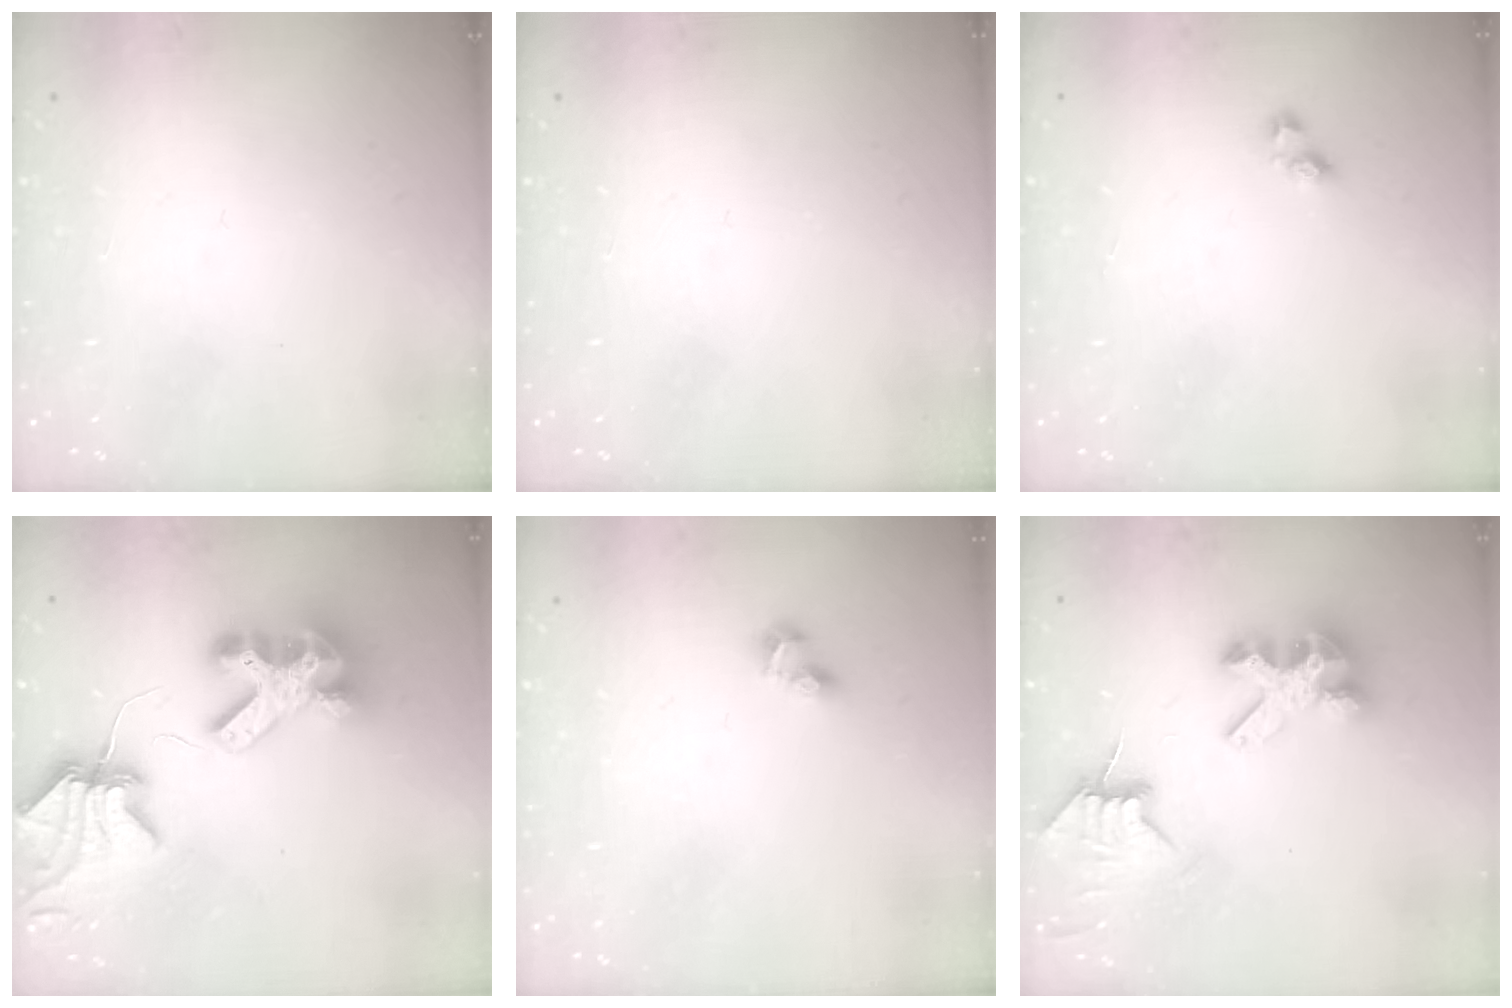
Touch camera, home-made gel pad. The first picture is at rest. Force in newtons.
{"total": 0.0}
{"total": 2.4, "press": 2.1, "slide": 1.2}
{"total": 15.7, "press": 15.6, "slide": 1.8}
{"total": 2.1, "press": 1.7, "slide": 1.1}
{"total": 7.2, "press": 7.2, "slide": 0.6}